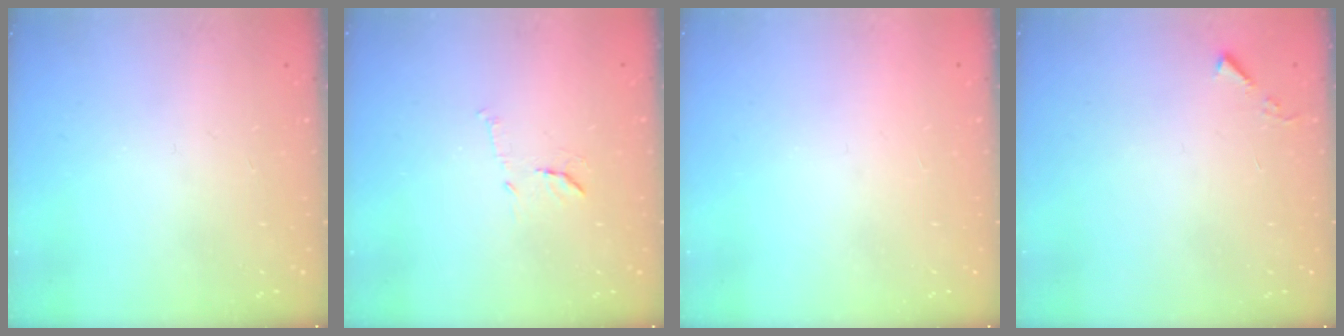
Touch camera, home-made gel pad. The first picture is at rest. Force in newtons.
{"total": 9.1, "press": 9.1, "slide": 0.4}
{"total": 1.5, "press": 1.5, "slide": 0.1}
{"total": 3.2, "press": 3.2, "slide": 0.5}